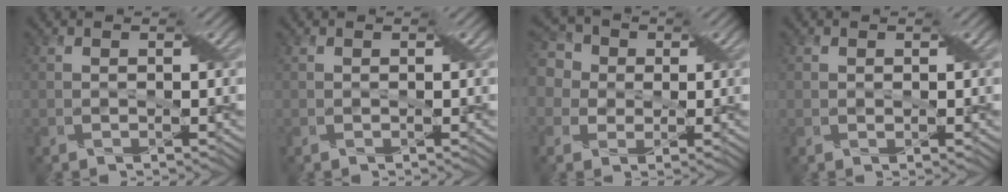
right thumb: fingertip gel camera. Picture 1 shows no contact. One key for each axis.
{"total": 0.0}
{"total": 8.0, "fx": 1.8, "fy": 6.8, "fz": 3.7, "tx": -0.121, "ty": 0.037, "tz": 0.005}
{"total": 0.8, "fx": 0.2, "fy": 0.6, "fz": 0.4, "tx": -0.010, "ty": -0.002, "tz": 0.005}